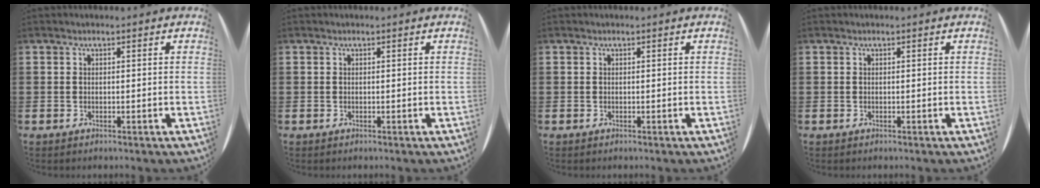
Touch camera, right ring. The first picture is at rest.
{"total": 0.0}
{"total": 0.0}
{"total": 0.0}